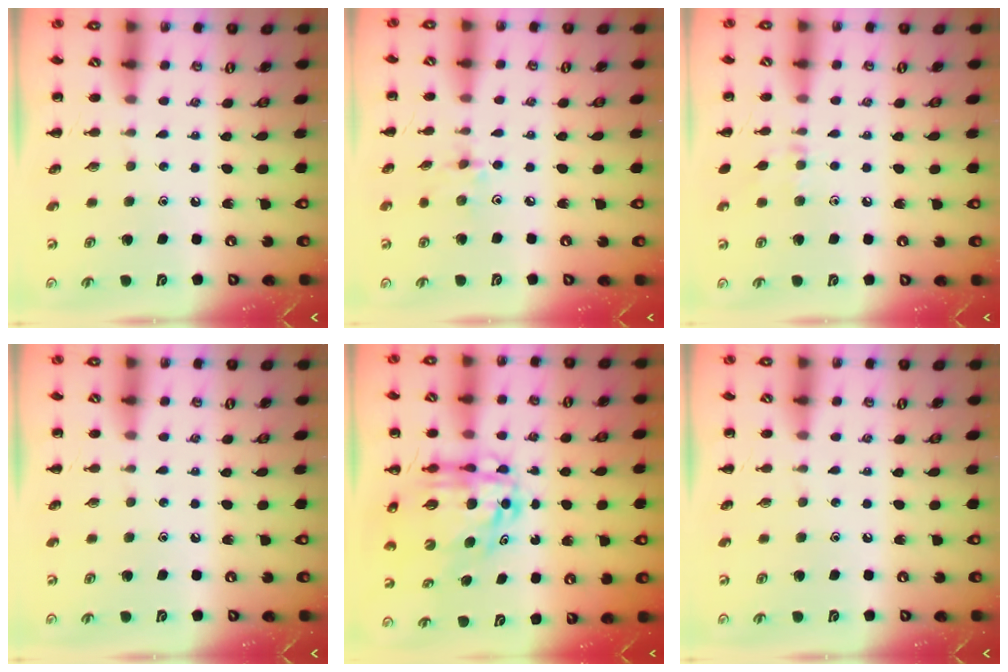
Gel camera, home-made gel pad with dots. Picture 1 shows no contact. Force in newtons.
{"total": 2.2, "press": 2.2, "slide": 0.5}
{"total": 6.5, "press": 6.4, "slide": 1.5}
{"total": 0.0}
{"total": 10.2, "press": 9.8, "slide": 3.1}
{"total": 0.0}